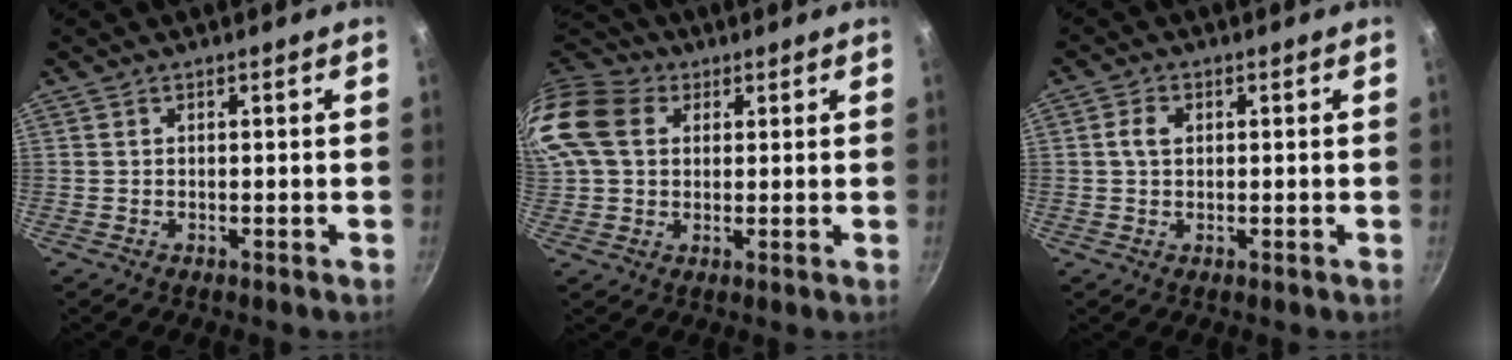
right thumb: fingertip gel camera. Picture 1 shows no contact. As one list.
[{"total": 19.5, "force": [6.2, 14.8, 11.1], "torque": [-0.262, 0.035, 0.106]}, {"total": 3.1, "force": [0.6, 2.2, 2.0], "torque": [-0.031, 0.006, 0.008]}]